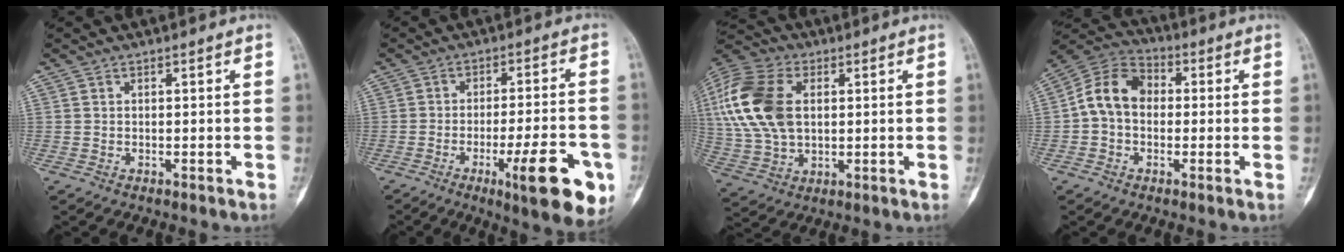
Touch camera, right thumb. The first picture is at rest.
{"total": 15.0, "force": [-6.1, 3.4, 13.3], "torque": [-0.173, 0.010, -0.077]}
{"total": 19.3, "force": [3.8, 12.4, 14.3], "torque": [-0.328, 0.007, 0.066]}
{"total": 10.1, "force": [0.0, 7.6, 6.7], "torque": [-0.106, 0.033, -0.014]}